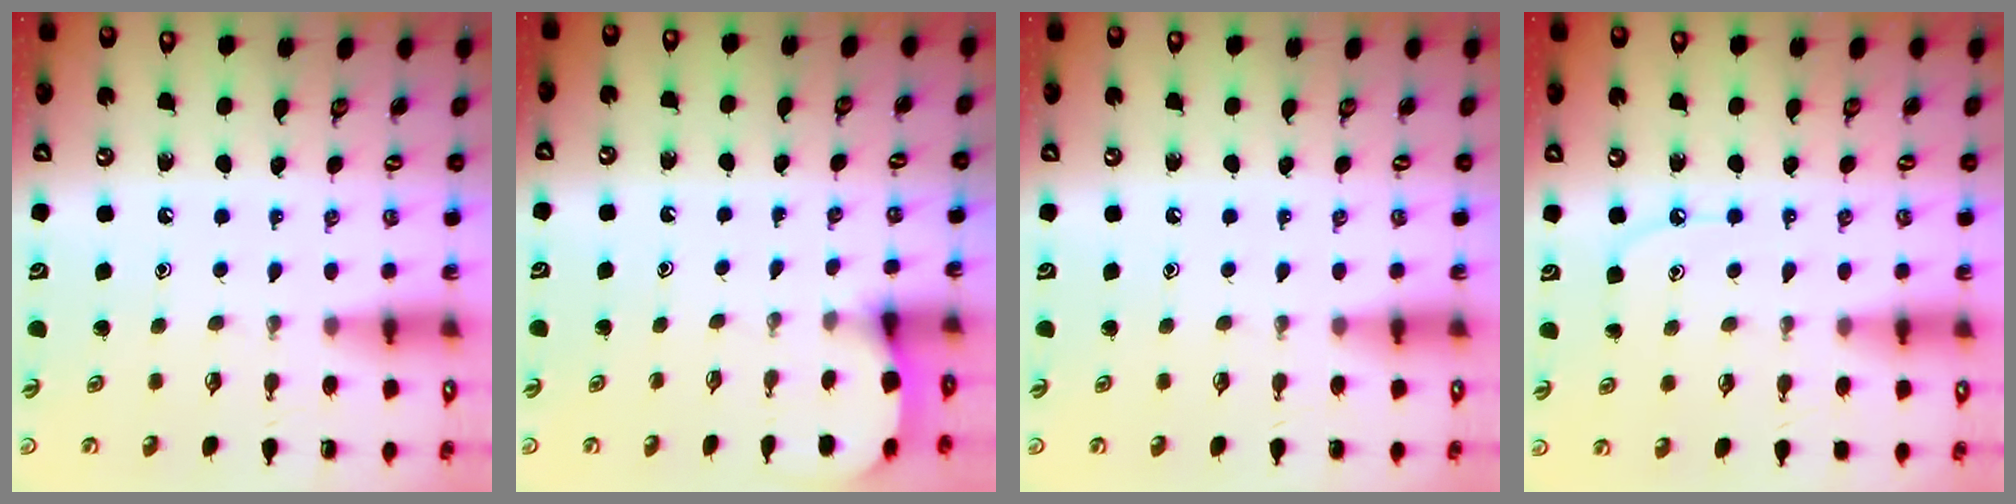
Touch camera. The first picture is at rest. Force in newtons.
{"total": 2.6, "press": 2.6, "slide": 0.4}
{"total": 0.0}
{"total": 5.8, "press": 5.8, "slide": 0.3}